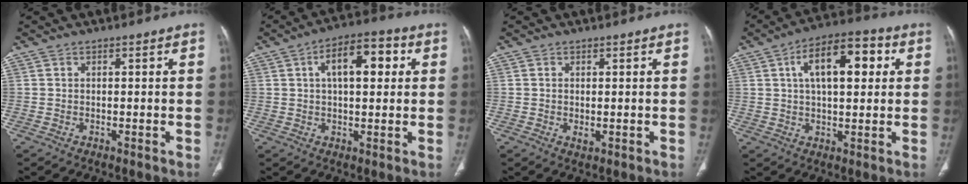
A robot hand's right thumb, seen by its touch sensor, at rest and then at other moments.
{"total": 10.8, "force": [2.8, 5.2, 9.1], "torque": [-0.124, 0.020, 0.038]}
{"total": 1.6, "force": [-0.1, 0.9, 1.3], "torque": [-0.025, -0.005, 0.001]}
{"total": 13.5, "force": [3.7, 6.4, 11.3], "torque": [-0.163, 0.019, 0.053]}